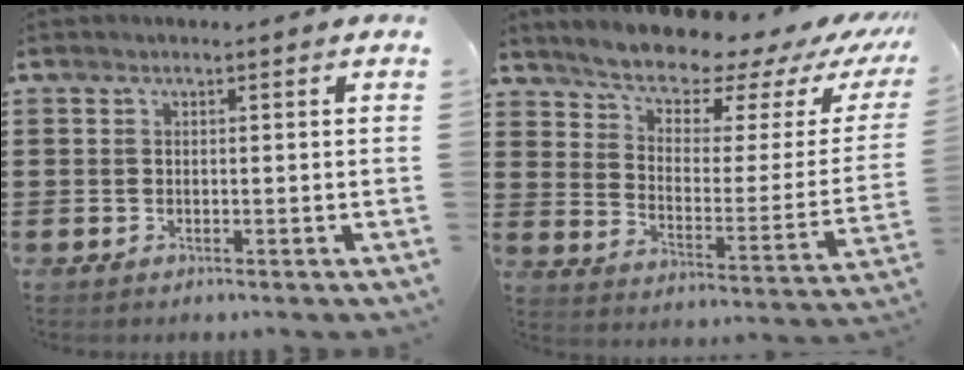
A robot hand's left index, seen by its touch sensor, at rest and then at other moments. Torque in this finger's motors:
{"motor_torque": [2.14, 0.00, 1.05, 0.21]}